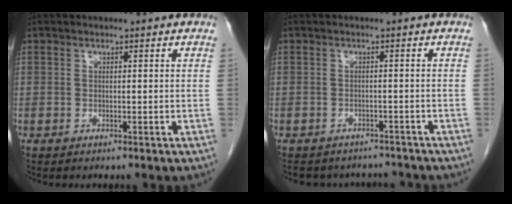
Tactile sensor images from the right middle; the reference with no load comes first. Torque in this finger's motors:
{"motor_torque": [0.02, -0.02, 0.01, 0.02]}